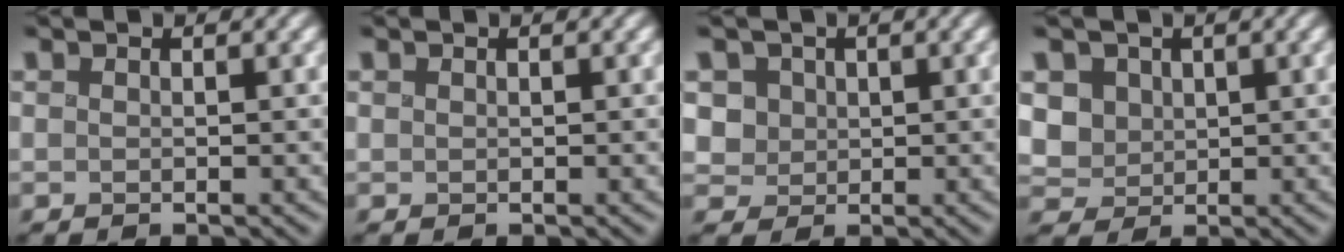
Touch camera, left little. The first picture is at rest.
{"total": 0.0}
{"total": 2.8, "force": [0.4, 2.6, 1.0], "torque": [-0.030, 0.000, 0.013]}
{"total": 4.0, "force": [0.4, 3.5, 1.8], "torque": [-0.056, 0.002, 0.008]}